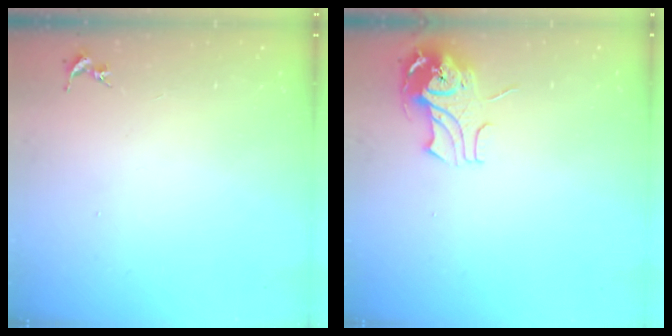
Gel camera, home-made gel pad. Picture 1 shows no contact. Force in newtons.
{"total": 10.2, "press": 10.1, "slide": 1.0}